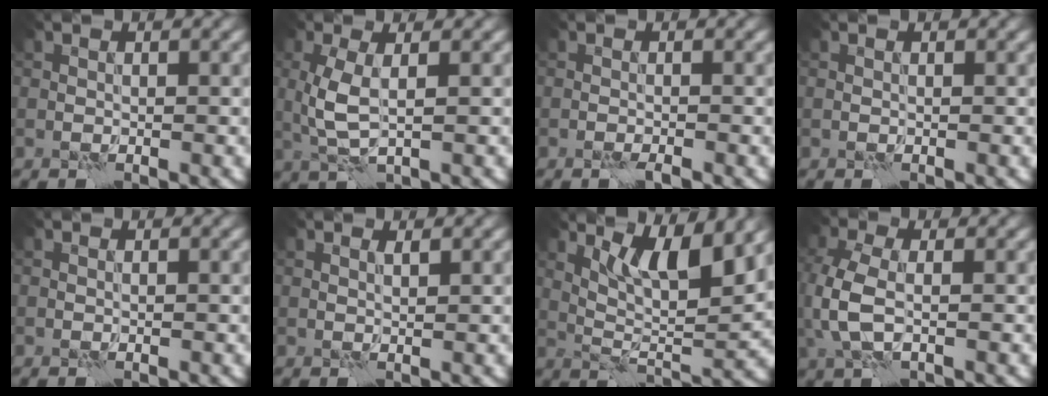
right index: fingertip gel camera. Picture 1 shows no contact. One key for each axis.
{"total": 3.2, "fx": 0.4, "fy": 1.1, "fz": 3.0, "tx": -0.074, "ty": 0.002, "tz": 0.010}
{"total": 1.1, "fx": -0.7, "fy": 0.1, "fz": 0.9, "tx": -0.015, "ty": 0.002, "tz": -0.016}
{"total": 0.0}
{"total": 0.0}
{"total": 0.7, "fx": 0.6, "fy": 0.0, "fz": 0.4, "tx": -0.007, "ty": 0.001, "tz": 0.010}
{"total": 6.4, "fx": 3.4, "fy": 1.7, "fz": 5.2, "tx": -0.091, "ty": -0.010, "tz": 0.064}
{"total": 4.6, "fx": 0.0, "fy": 2.7, "fz": 3.7, "tx": -0.102, "ty": 0.001, "tz": -0.001}